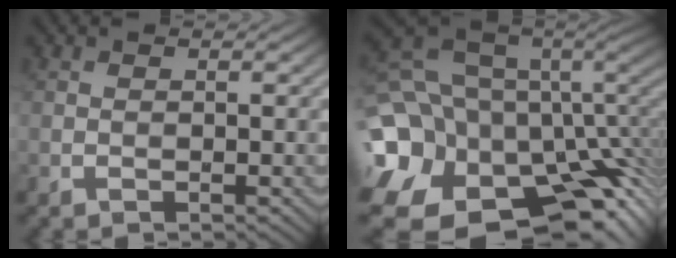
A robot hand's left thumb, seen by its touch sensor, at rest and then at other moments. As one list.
[{"total": 21.0, "force": [-6.3, 15.2, 13.0], "torque": [-0.288, -0.030, -0.054]}]